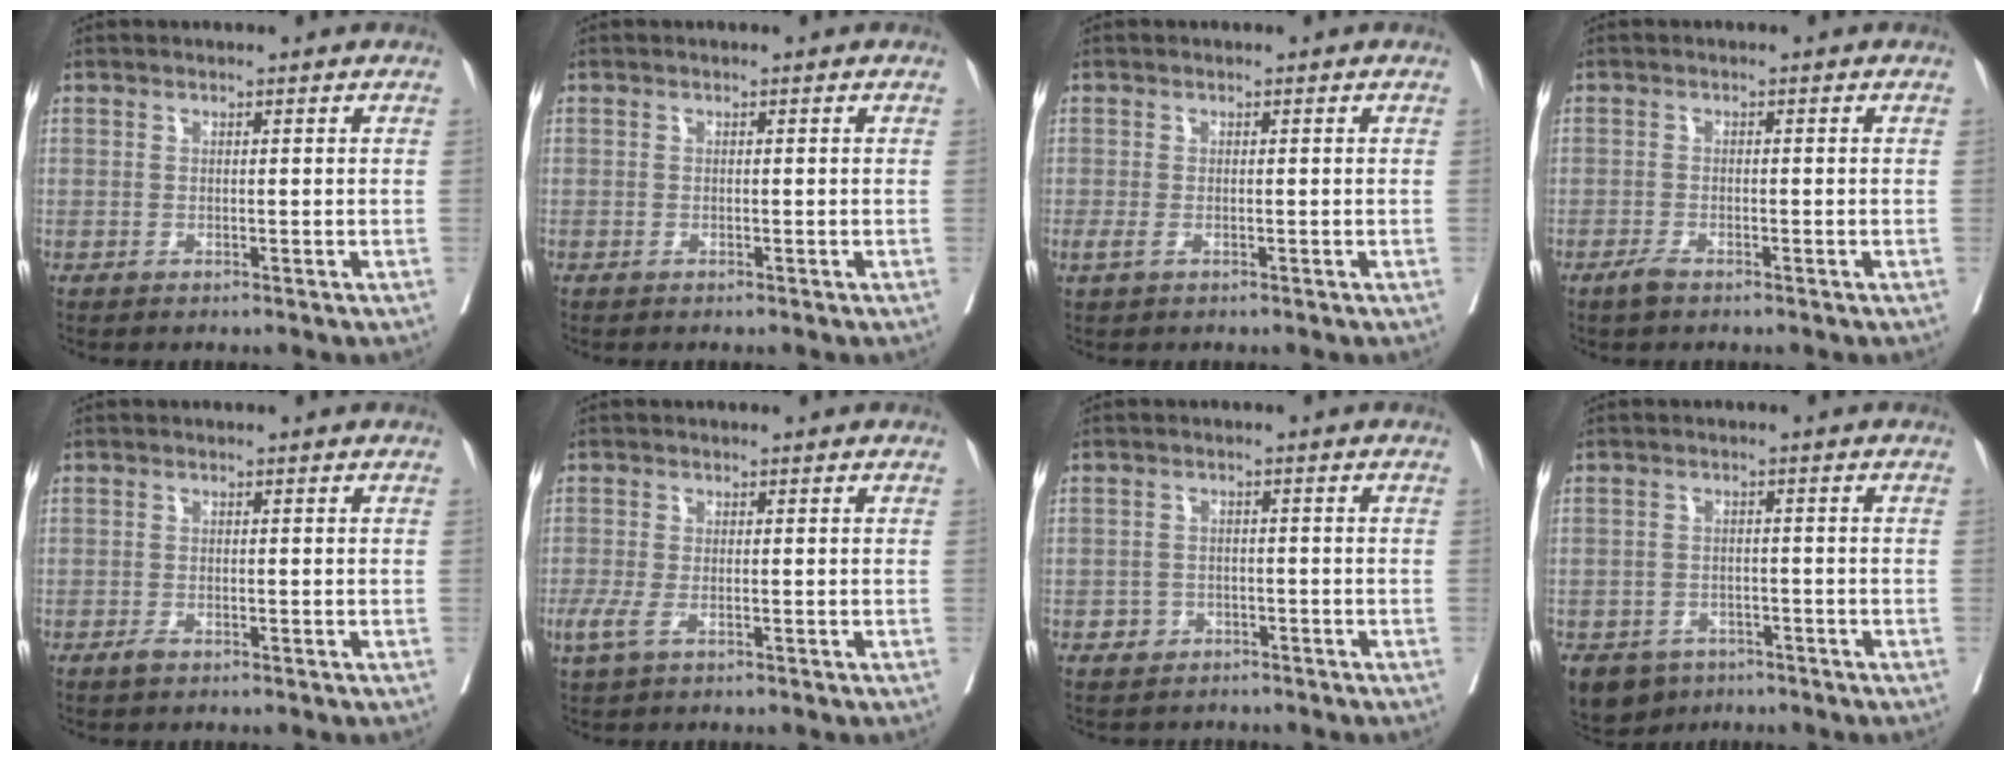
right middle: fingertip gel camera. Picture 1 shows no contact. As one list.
[{"total": 0.0}, {"total": 1.6, "force": [-0.6, 0.7, 1.3], "torque": [-0.035, -0.006, -0.011]}, {"total": 1.7, "force": [-1.3, 0.4, 1.0], "torque": [-0.024, -0.002, -0.024]}, {"total": 1.1, "force": [-0.8, 0.4, 0.7], "torque": [-0.017, -0.001, -0.012]}, {"total": 2.9, "force": [-1.2, 1.2, 2.3], "torque": [-0.061, -0.009, -0.023]}, {"total": 2.4, "force": [-1.6, 1.7, 0.0], "torque": [-0.014, 0.006, -0.025]}, {"total": 6.4, "force": [-4.4, 4.4, 1.3], "torque": [-0.021, 0.001, -0.065]}]